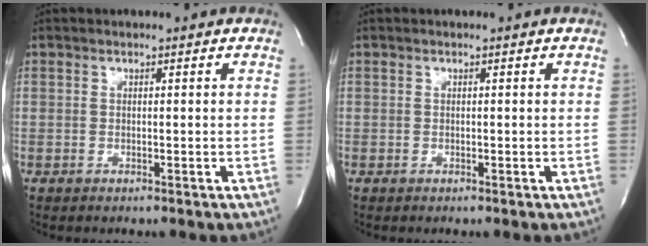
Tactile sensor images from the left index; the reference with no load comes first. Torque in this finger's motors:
{"motor_torque": [-0.22, 0.19, -0.05, -0.01]}